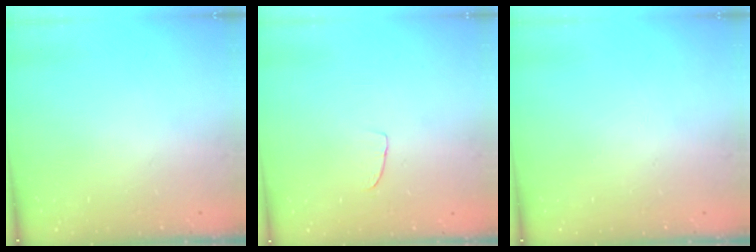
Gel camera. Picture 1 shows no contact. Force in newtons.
{"total": 2.5, "press": 2.5, "slide": 0.1}
{"total": 0.0}